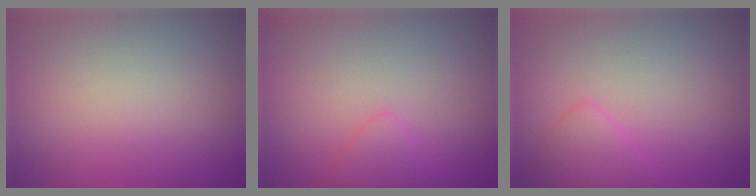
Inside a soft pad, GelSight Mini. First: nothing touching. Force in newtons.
{"total": 1.7, "press": 1.7, "slide": 0.1}
{"total": 2.1, "press": 2.1, "slide": 0.0}